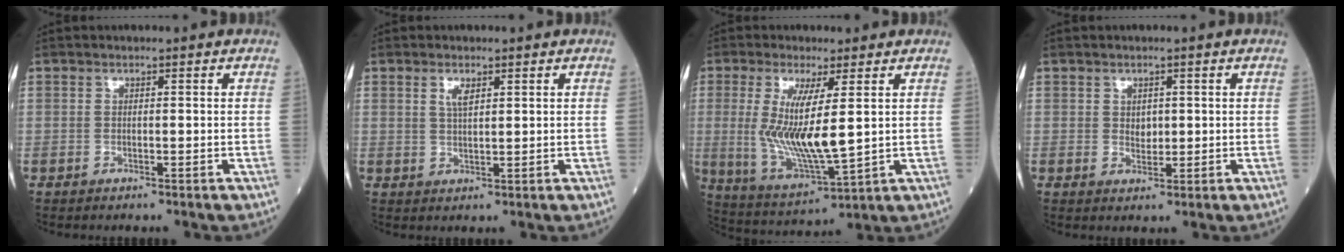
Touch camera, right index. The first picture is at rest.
{"total": 2.2, "force": [1.2, 0.7, 1.8], "torque": [-0.038, 0.001, 0.025]}
{"total": 11.1, "force": [1.5, 1.4, 10.9], "torque": [-0.225, -0.025, 0.033]}
{"total": 1.9, "force": [0.4, 1.4, 1.2], "torque": [-0.016, -0.003, 0.008]}